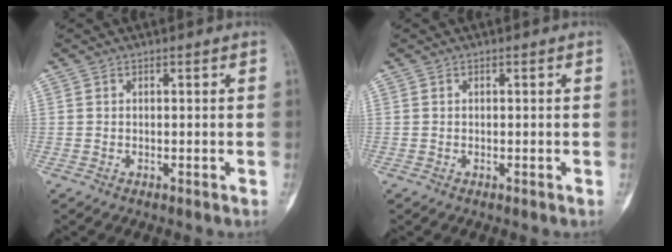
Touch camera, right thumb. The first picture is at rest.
{"total": 0.0}